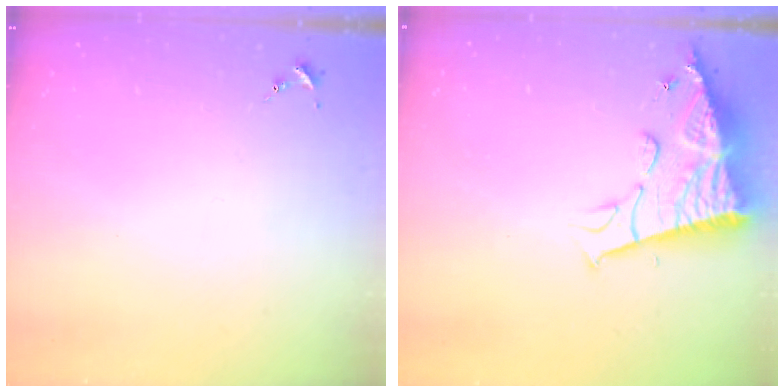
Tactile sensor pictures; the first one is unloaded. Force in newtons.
{"total": 13.2, "press": 13.1, "slide": 1.2}